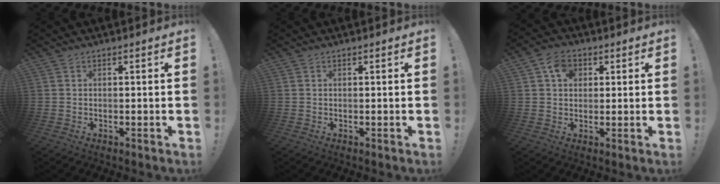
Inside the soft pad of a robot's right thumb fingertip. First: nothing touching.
{"total": 0.0}
{"total": 6.9, "force": [2.6, 5.4, 3.3], "torque": [-0.043, 0.000, 0.046]}